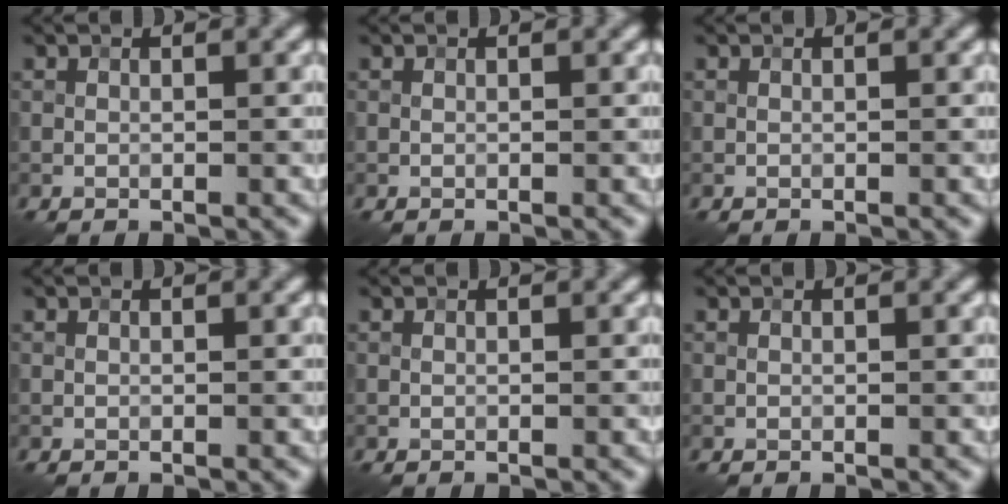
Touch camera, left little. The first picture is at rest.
{"total": 0.0}
{"total": 0.0}
{"total": 0.0}
{"total": 0.0}
{"total": 0.0}